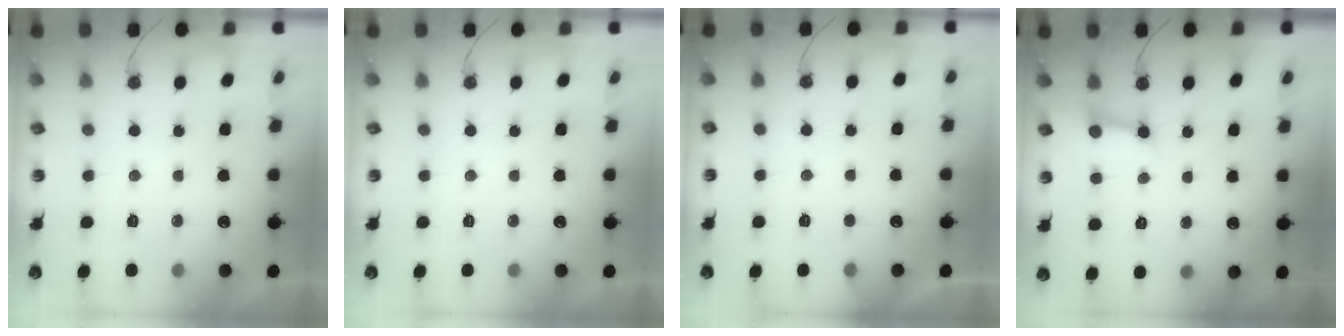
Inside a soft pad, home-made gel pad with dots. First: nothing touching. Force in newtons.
{"total": 0.0}
{"total": 5.6, "press": 5.6, "slide": 0.3}
{"total": 3.1, "press": 3.1, "slide": 0.1}